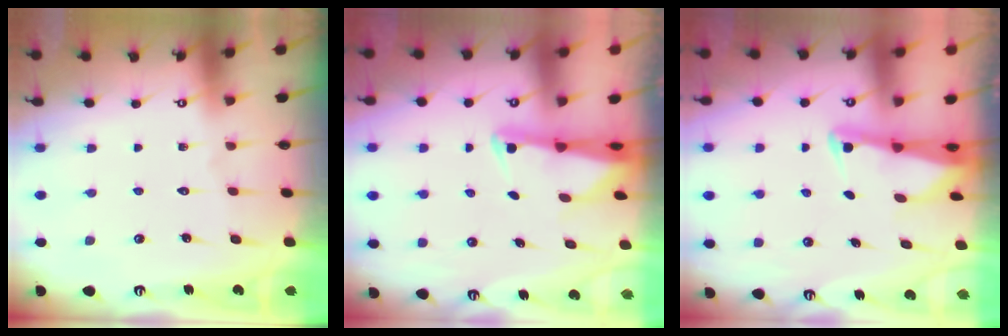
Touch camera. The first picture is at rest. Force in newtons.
{"total": 2.6, "press": 2.5, "slide": 0.5}
{"total": 2.7, "press": 2.7, "slide": 0.2}